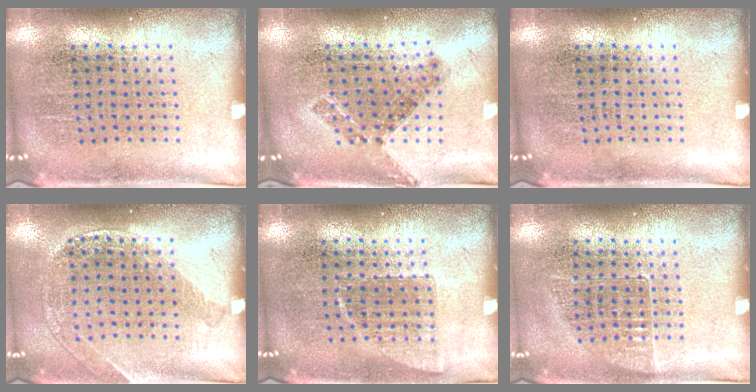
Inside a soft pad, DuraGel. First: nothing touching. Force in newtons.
{"total": 0.8, "press": 0.8, "slide": 0.3}
{"total": 0.0}
{"total": 1.2, "press": 1.2, "slide": 0.1}
{"total": 0.7, "press": 0.7, "slide": 0.2}
{"total": 0.7, "press": 0.7, "slide": 0.1}